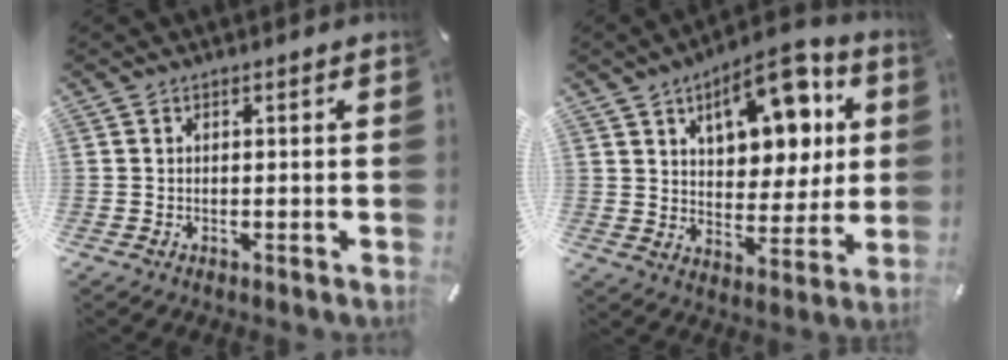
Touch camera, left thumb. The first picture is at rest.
{"total": 15.6, "force": [7.9, 8.5, 10.3], "torque": [-0.147, -0.029, 0.135]}